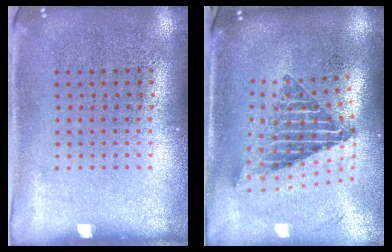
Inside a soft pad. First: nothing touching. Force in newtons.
{"total": 2.2, "press": 1.6, "slide": 1.6}